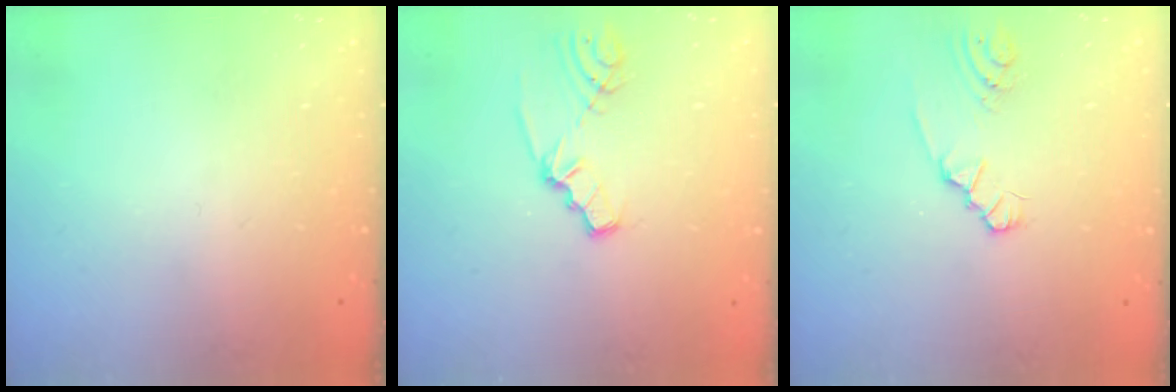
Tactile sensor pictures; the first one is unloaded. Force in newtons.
{"total": 2.5, "press": 2.5, "slide": 0.4}
{"total": 1.9, "press": 1.9, "slide": 0.2}